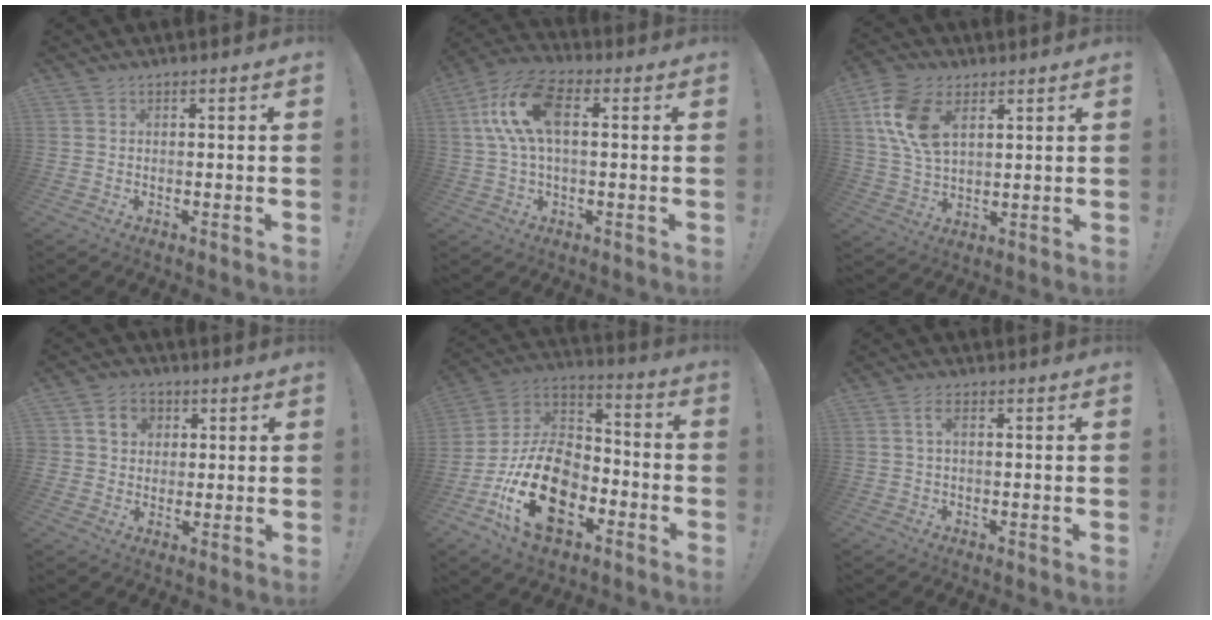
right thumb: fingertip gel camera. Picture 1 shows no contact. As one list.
[{"total": 14.4, "force": [2.7, 7.3, 12.1], "torque": [-0.248, 0.011, 0.051]}, {"total": 13.5, "force": [5.6, 8.0, 9.3], "torque": [-0.192, -0.006, 0.107]}, {"total": 6.9, "force": [2.4, 6.0, 2.5], "torque": [-0.045, 0.001, 0.049]}, {"total": 23.0, "force": [-9.6, 14.4, 15.1], "torque": [-0.283, 0.058, -0.151]}, {"total": 2.6, "force": [0.3, 0.9, 2.5], "torque": [-0.049, 0.007, 0.006]}]